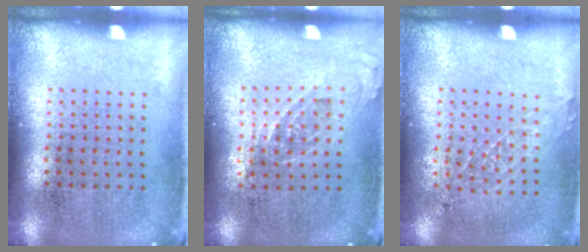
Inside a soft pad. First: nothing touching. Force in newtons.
{"total": 0.8, "press": 0.8, "slide": 0.3}
{"total": 0.9, "press": 0.8, "slide": 0.2}